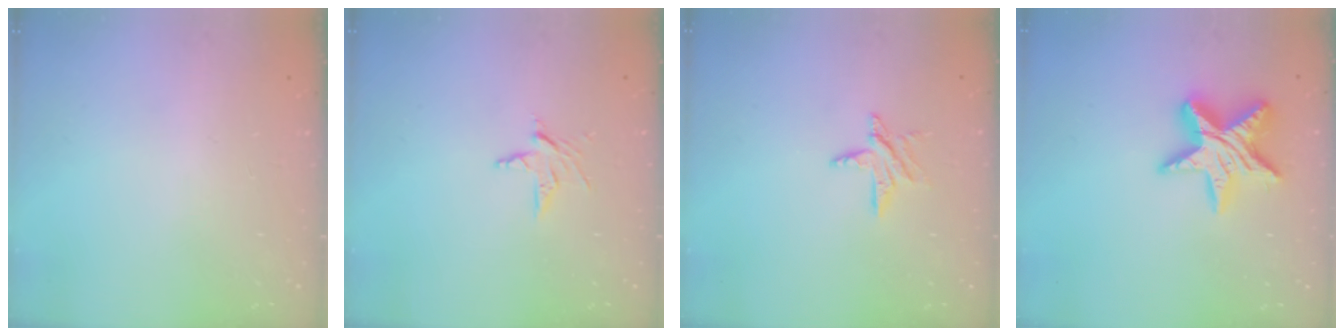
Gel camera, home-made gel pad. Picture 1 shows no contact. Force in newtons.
{"total": 4.8, "press": 4.7, "slide": 0.3}
{"total": 6.6, "press": 6.6, "slide": 0.3}
{"total": 15.2, "press": 15.2, "slide": 1.4}